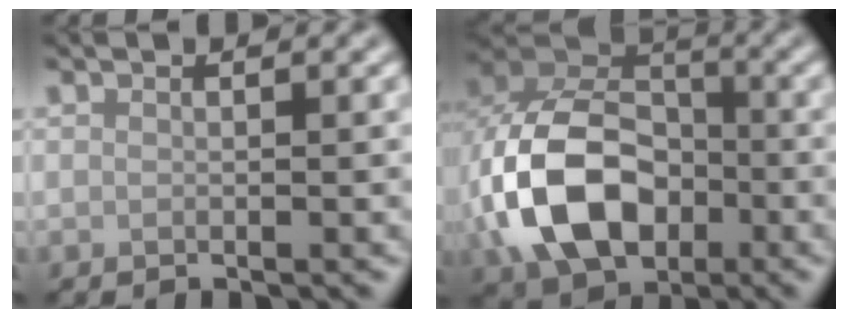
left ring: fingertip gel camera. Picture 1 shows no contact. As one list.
[{"total": 11.7, "force": [-2.7, 8.1, 7.9], "torque": [-0.174, -0.001, -0.060]}]